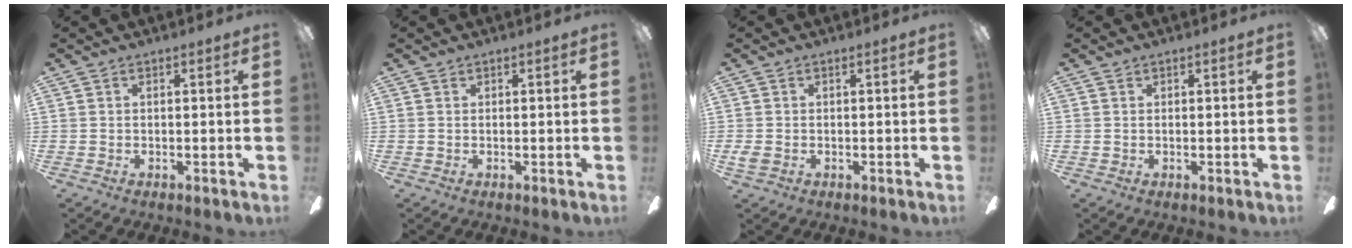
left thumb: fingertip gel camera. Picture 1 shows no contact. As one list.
[{"total": 0.0}, {"total": 1.8, "force": [-0.8, 1.1, 1.1], "torque": [-0.025, 0.001, -0.016]}, {"total": 0.0}]